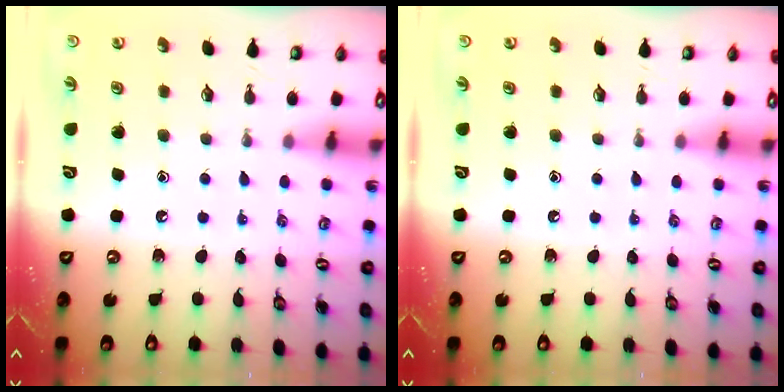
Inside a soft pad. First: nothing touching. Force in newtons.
{"total": 0.0}